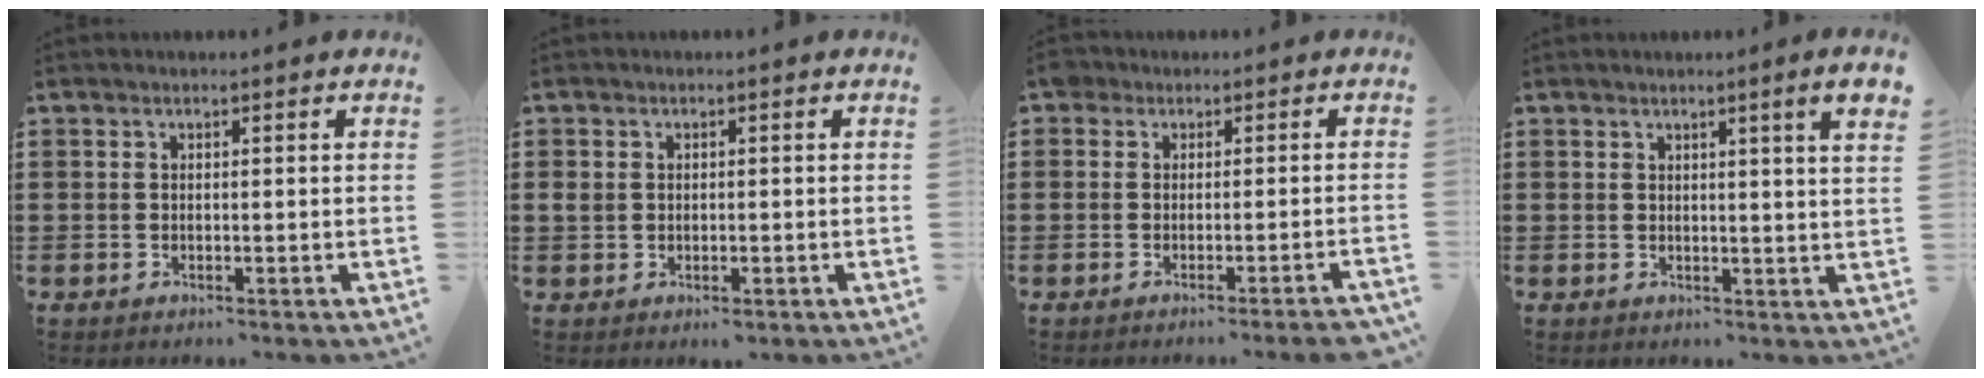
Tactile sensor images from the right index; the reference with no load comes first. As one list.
[{"total": 1.6, "force": [0.0, 1.3, 0.8], "torque": [-0.021, 0.006, -0.001]}, {"total": 2.0, "force": [-1.6, 0.5, 1.1], "torque": [-0.021, 0.005, -0.030]}, {"total": 3.2, "force": [1.9, -0.7, 2.5], "torque": [-0.050, -0.004, 0.031]}]